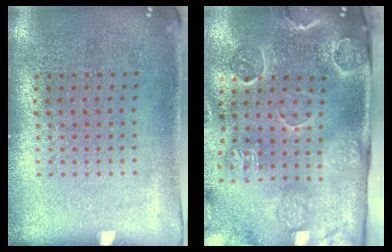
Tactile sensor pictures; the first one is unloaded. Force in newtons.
{"total": 3.3, "press": 3.2, "slide": 0.9}